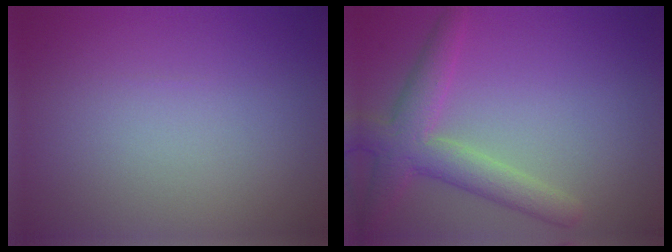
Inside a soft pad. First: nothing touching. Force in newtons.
{"total": 4.5, "press": 4.5, "slide": 0.2}